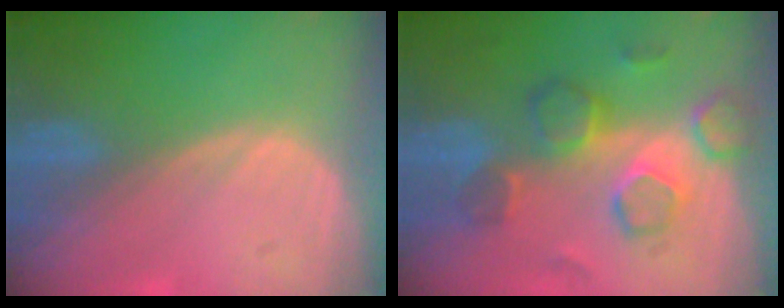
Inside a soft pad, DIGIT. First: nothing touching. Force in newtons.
{"total": 8.2, "press": 8.0, "slide": 1.8}